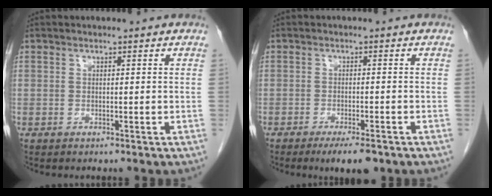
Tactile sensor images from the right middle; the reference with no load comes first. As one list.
[{"total": 5.2, "force": [-3.6, 1.1, 3.6], "torque": [-0.048, -0.008, -0.051]}]